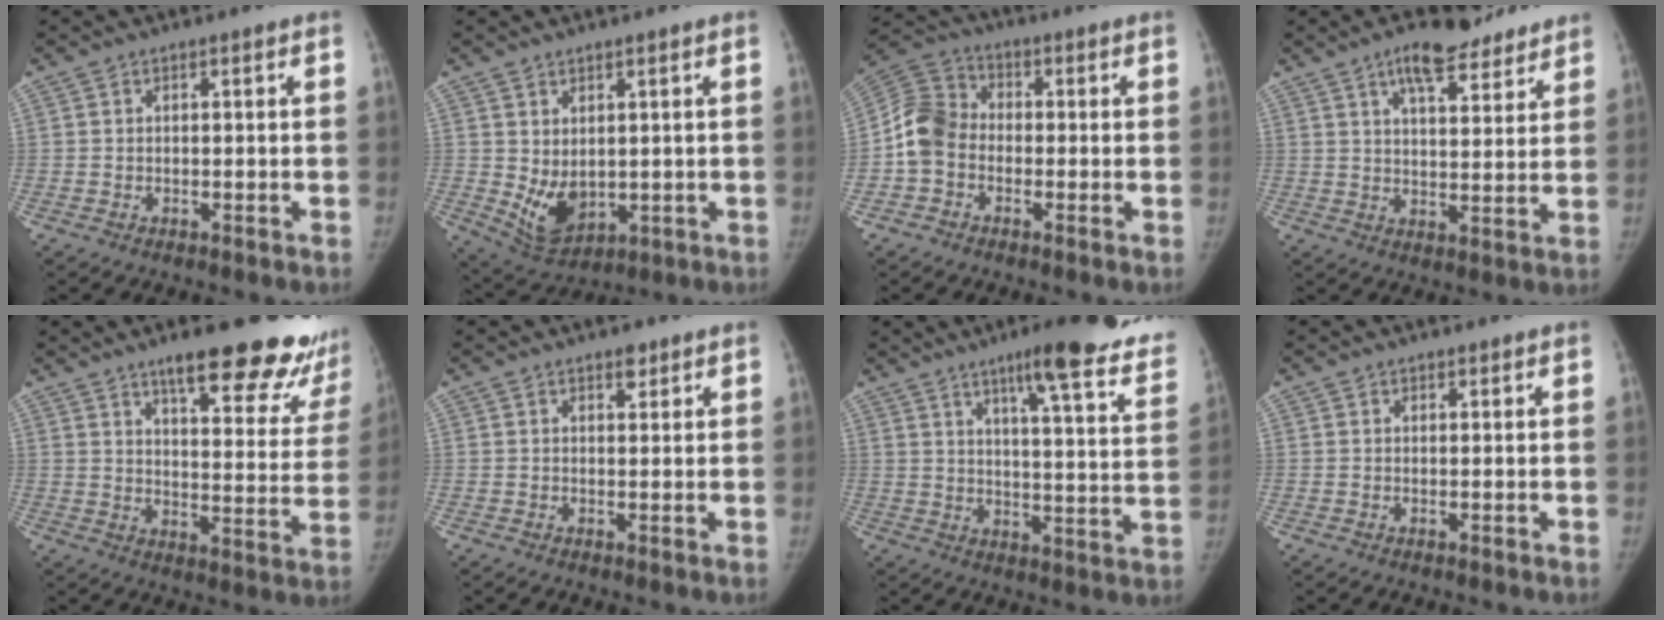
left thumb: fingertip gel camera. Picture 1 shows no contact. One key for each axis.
{"total": 7.3, "fx": 0.4, "fy": 5.0, "fz": 5.3, "tx": -0.076, "ty": -0.021, "tz": 0.032}
{"total": 8.5, "fx": -1.6, "fy": 6.9, "fz": 4.6, "tx": -0.081, "ty": 0.027, "tz": -0.046}
{"total": 11.4, "fx": 7.8, "fy": 4.4, "fz": 6.9, "tx": -0.076, "ty": -0.033, "tz": 0.118}
{"total": 22.0, "fx": 16.2, "fy": 6.1, "fz": 13.5, "tx": -0.131, "ty": -0.088, "tz": 0.208}
{"total": 2.1, "fx": 1.4, "fy": 1.1, "fz": 1.0, "tx": -0.003, "ty": -0.007, "tz": 0.019}
{"total": 22.5, "fx": 15.7, "fy": 3.9, "fz": 15.7, "tx": -0.181, "ty": -0.061, "tz": 0.199}
{"total": 0.8, "fx": 0.6, "fy": 0.4, "fz": 0.1, "tx": 0.010, "ty": -0.005, "tz": 0.006}